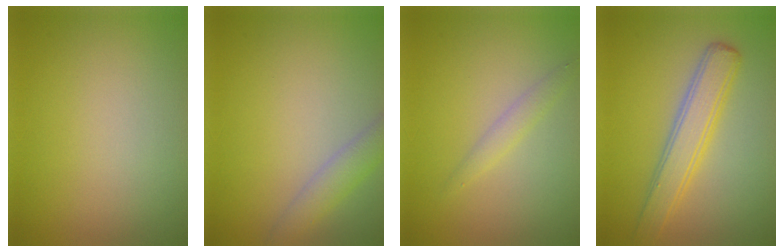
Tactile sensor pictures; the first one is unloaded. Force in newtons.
{"total": 2.5, "press": 2.5, "slide": 0.1}
{"total": 1.4, "press": 1.4, "slide": 0.0}
{"total": 4.0, "press": 4.0, "slide": 0.0}